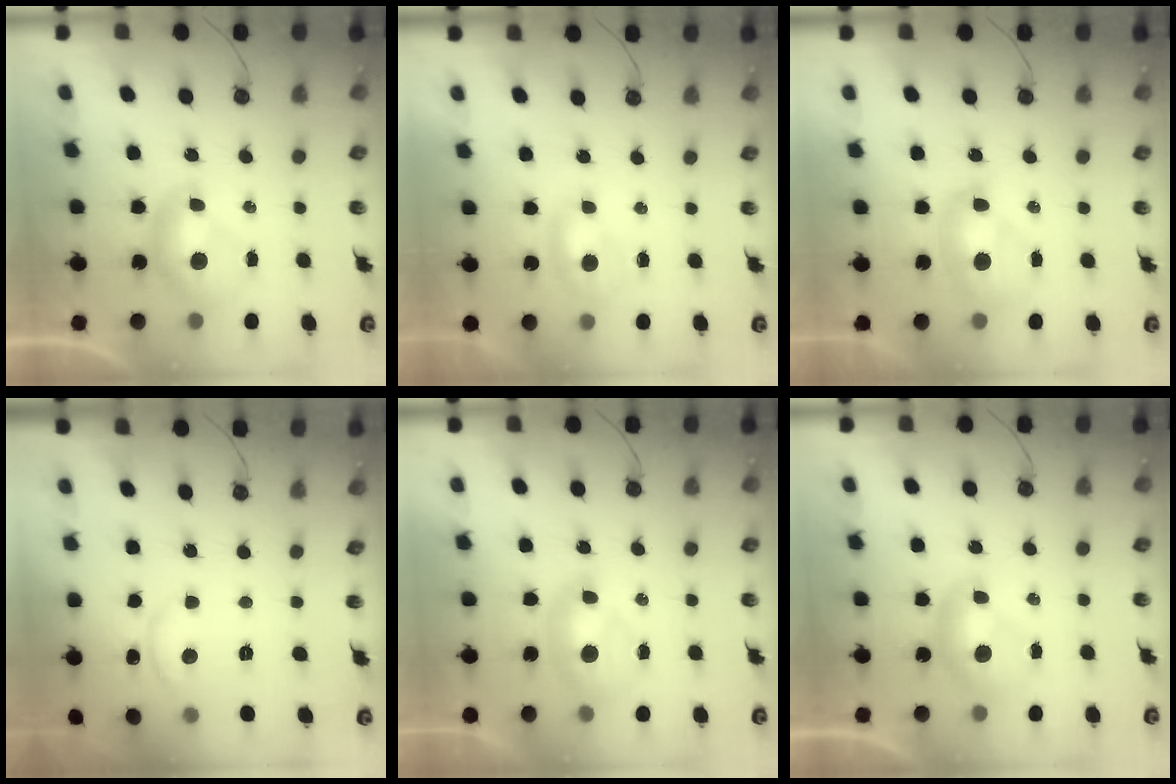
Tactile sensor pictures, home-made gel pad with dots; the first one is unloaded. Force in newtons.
{"total": 0.5, "press": 0.4, "slide": 0.4}
{"total": 1.9, "press": 1.9, "slide": 0.0}
{"total": 0.5, "press": 0.1, "slide": 0.5}
{"total": 1.8, "press": 1.6, "slide": 0.6}
{"total": 0.0}